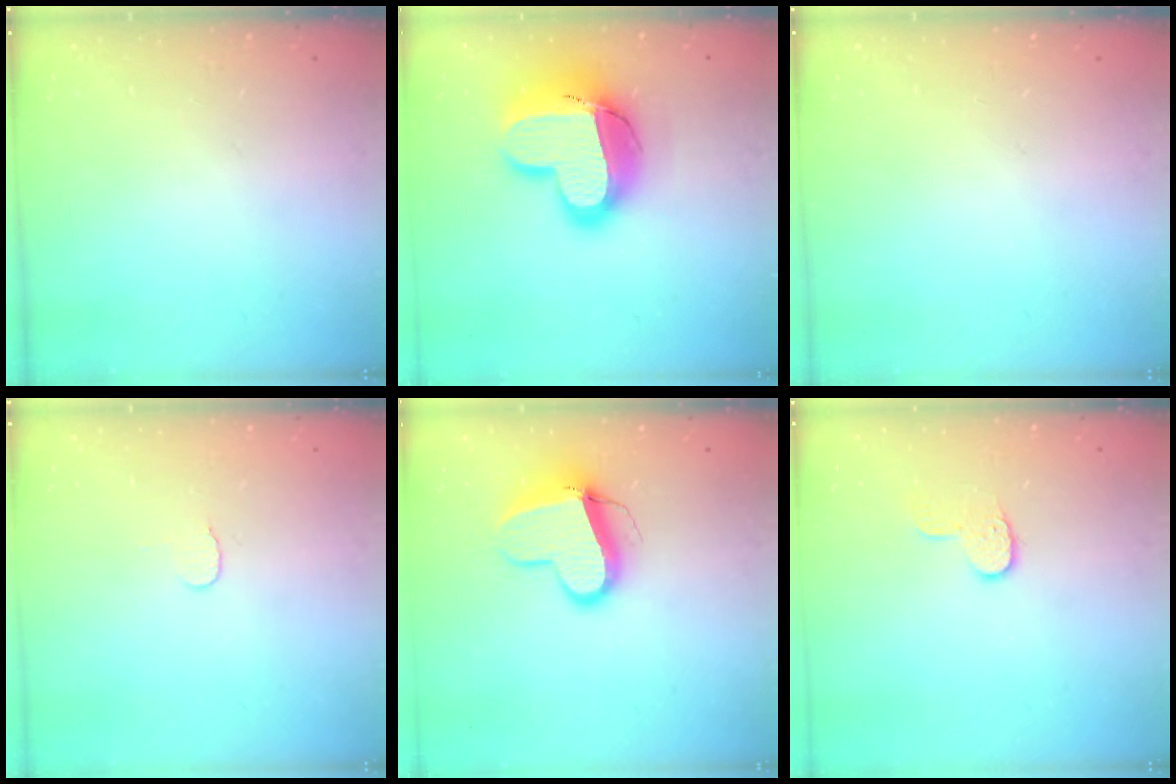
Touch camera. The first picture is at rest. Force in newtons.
{"total": 18.9, "press": 18.9, "slide": 1.6}
{"total": 0.0}
{"total": 3.5, "press": 3.5, "slide": 0.3}
{"total": 11.6, "press": 11.6, "slide": 1.2}
{"total": 6.8, "press": 6.8, "slide": 0.2}